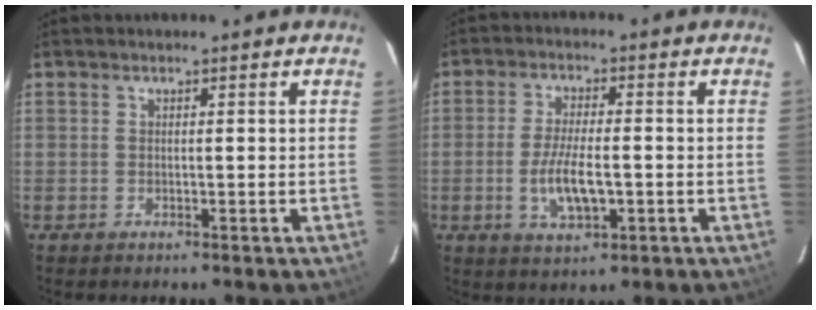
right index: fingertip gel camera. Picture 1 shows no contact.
{"total": 7.7, "force": [-1.9, 2.6, 7.0], "torque": [-0.141, -0.006, -0.032]}